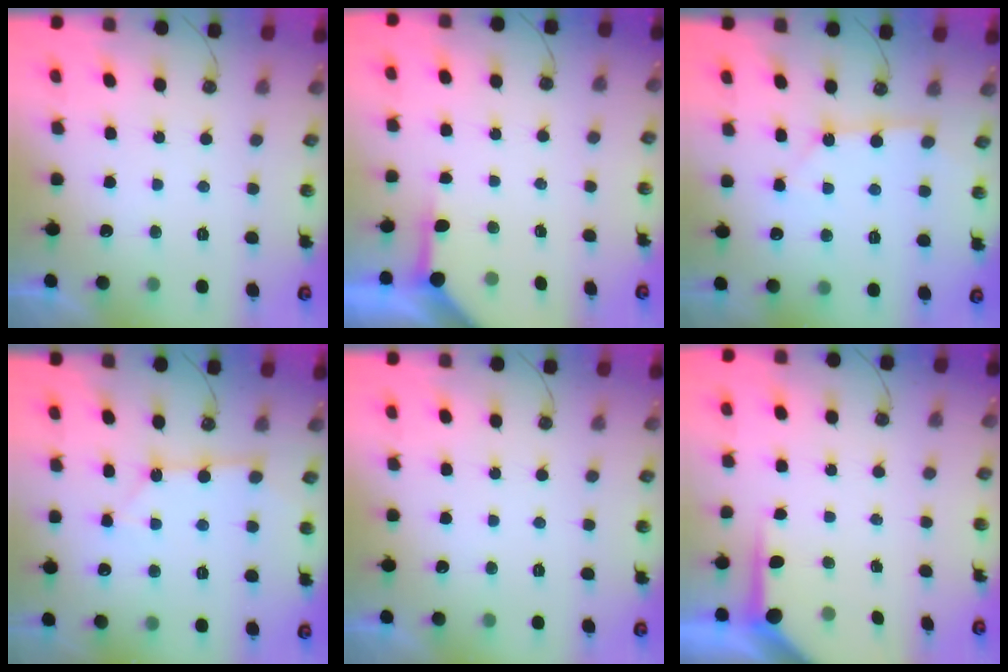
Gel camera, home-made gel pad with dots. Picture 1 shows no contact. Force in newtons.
{"total": 3.8, "press": 3.8, "slide": 0.4}
{"total": 2.4, "press": 2.4, "slide": 0.3}
{"total": 3.0, "press": 3.0, "slide": 0.1}
{"total": 0.0}
{"total": 5.3, "press": 5.2, "slide": 0.3}